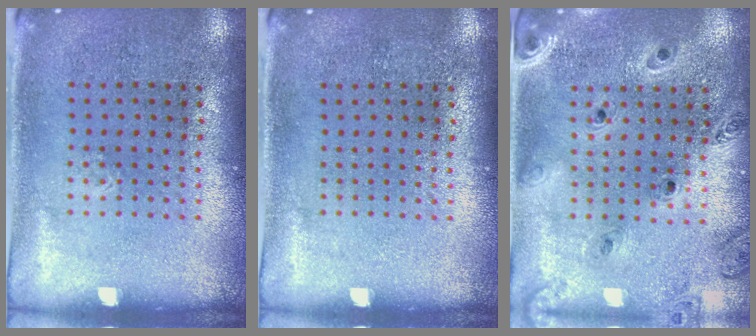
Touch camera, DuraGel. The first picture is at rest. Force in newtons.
{"total": 0.0}
{"total": 1.3, "press": 1.3, "slide": 0.2}